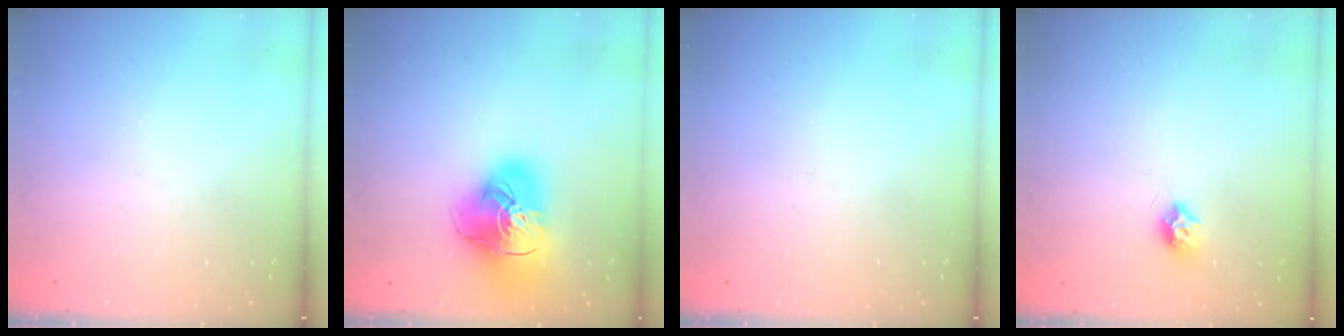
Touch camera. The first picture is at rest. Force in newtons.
{"total": 19.5, "press": 19.4, "slide": 2.3}
{"total": 0.0}
{"total": 7.4, "press": 7.4, "slide": 0.2}